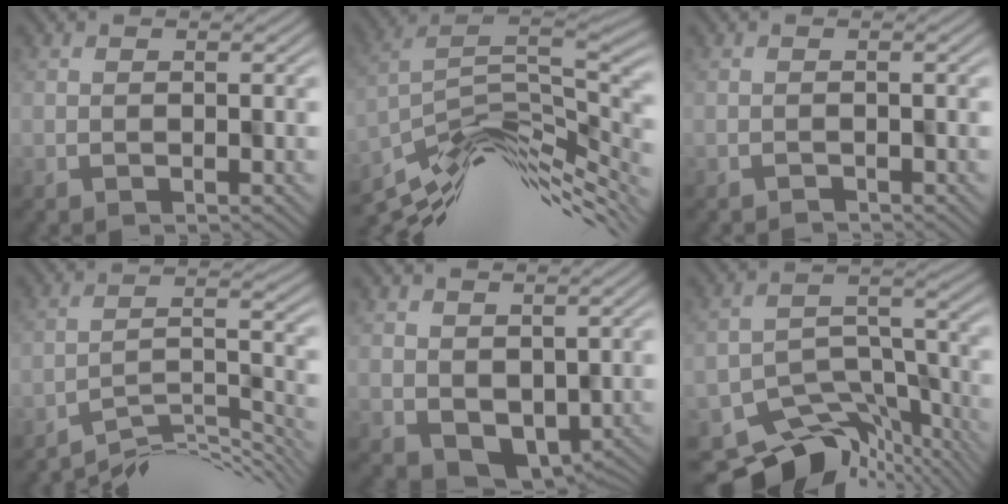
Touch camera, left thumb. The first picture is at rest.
{"total": 13.5, "force": [-6.2, 5.1, 10.9], "torque": [-0.220, -0.014, -0.103]}
{"total": 0.8, "force": [-0.8, 0.0, -0.2], "torque": [0.006, 0.001, -0.015]}
{"total": 9.3, "force": [-7.4, 2.1, 5.3], "torque": [-0.084, -0.006, -0.123]}
{"total": 5.3, "force": [-0.1, 4.2, 3.3], "torque": [-0.056, -0.028, 0.016]}
{"total": 11.5, "force": [-8.2, 6.0, 5.5], "torque": [-0.102, -0.036, -0.107]}